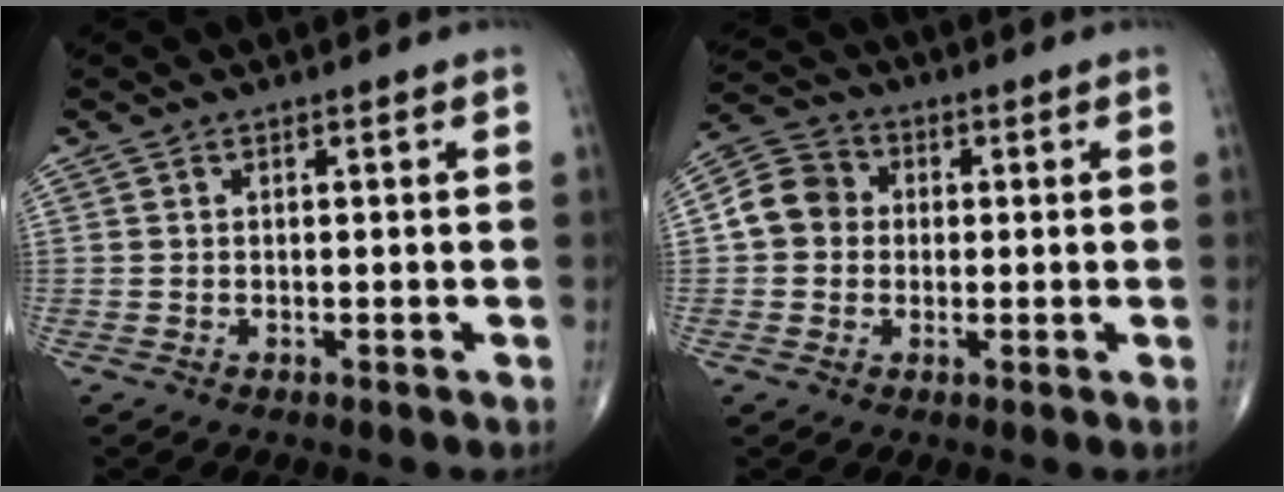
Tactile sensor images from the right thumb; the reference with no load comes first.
{"total": 7.4, "force": [0.3, 6.6, 3.3], "torque": [-0.048, 0.021, -0.008]}